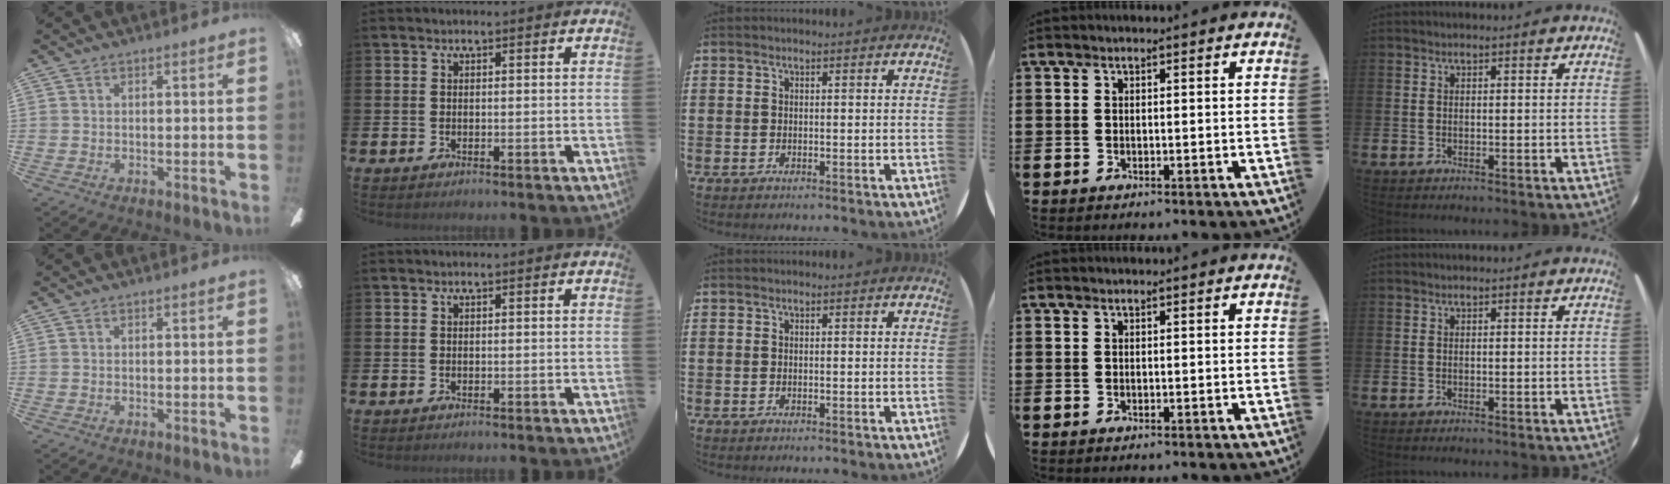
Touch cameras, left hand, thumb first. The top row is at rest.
{}